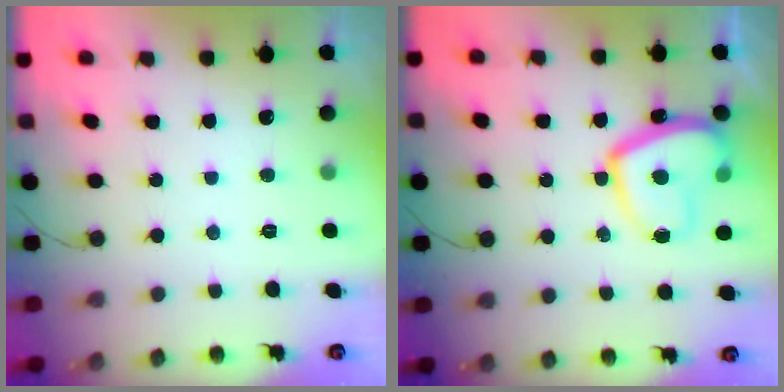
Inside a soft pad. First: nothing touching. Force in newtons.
{"total": 14.4, "press": 14.3, "slide": 1.4}